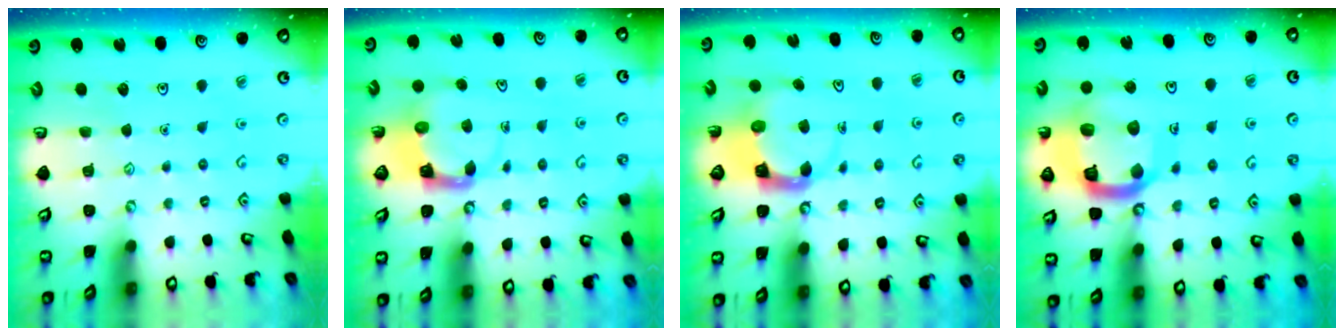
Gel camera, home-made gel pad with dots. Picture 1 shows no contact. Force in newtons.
{"total": 3.7, "press": 3.7, "slide": 0.6}
{"total": 4.0, "press": 4.0, "slide": 0.5}
{"total": 18.4, "press": 18.3, "slide": 1.9}